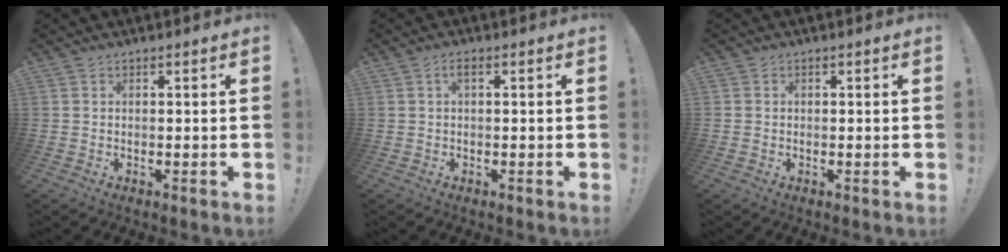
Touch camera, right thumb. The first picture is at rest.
{"total": 1.7, "force": [0.1, 0.5, 1.6], "torque": [-0.035, 0.007, 0.000]}
{"total": 0.9, "force": [-0.2, 0.8, 0.1], "torque": [-0.002, 0.002, -0.003]}